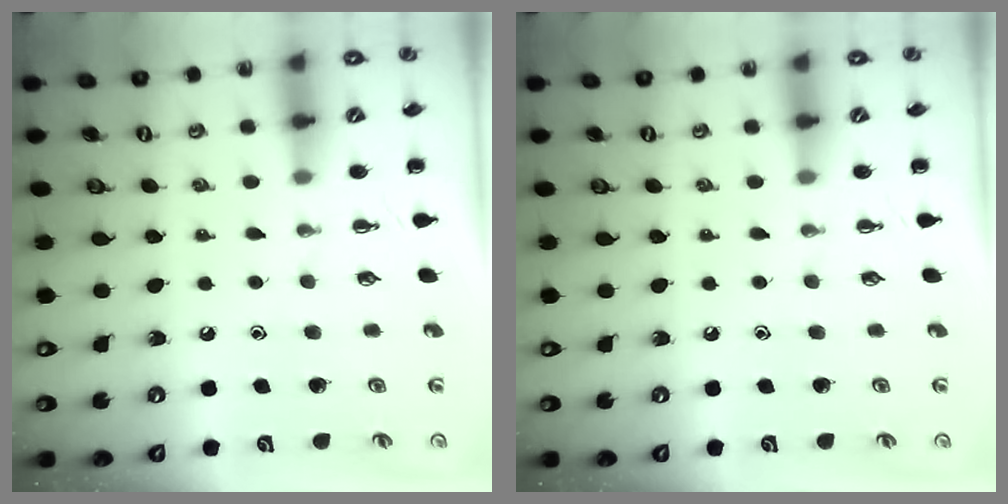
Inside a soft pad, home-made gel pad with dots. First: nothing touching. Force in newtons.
{"total": 0.0}